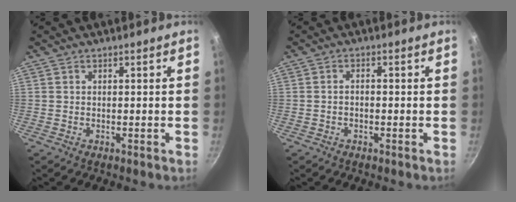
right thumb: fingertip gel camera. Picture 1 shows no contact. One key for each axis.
{"total": 1.4, "fx": -0.6, "fy": 0.8, "fz": 1.0, "tx": -0.019, "ty": 0.012, "tz": -0.011}